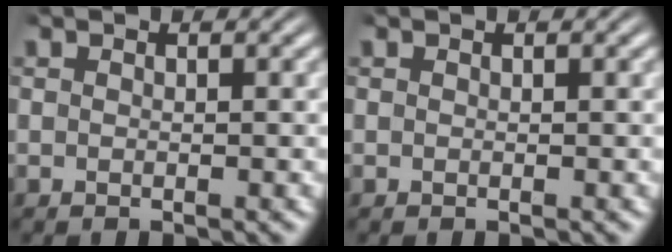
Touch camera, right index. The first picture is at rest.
{"total": 0.0}